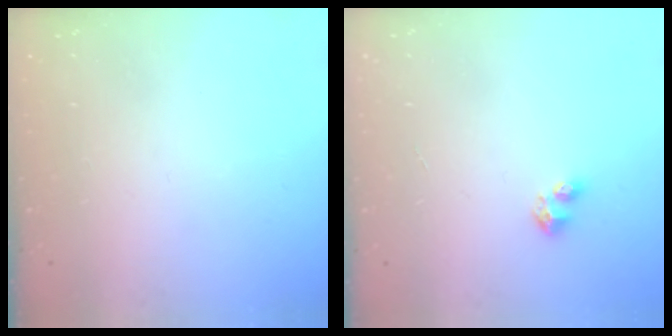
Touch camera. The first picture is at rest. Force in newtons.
{"total": 3.0, "press": 2.9, "slide": 0.3}